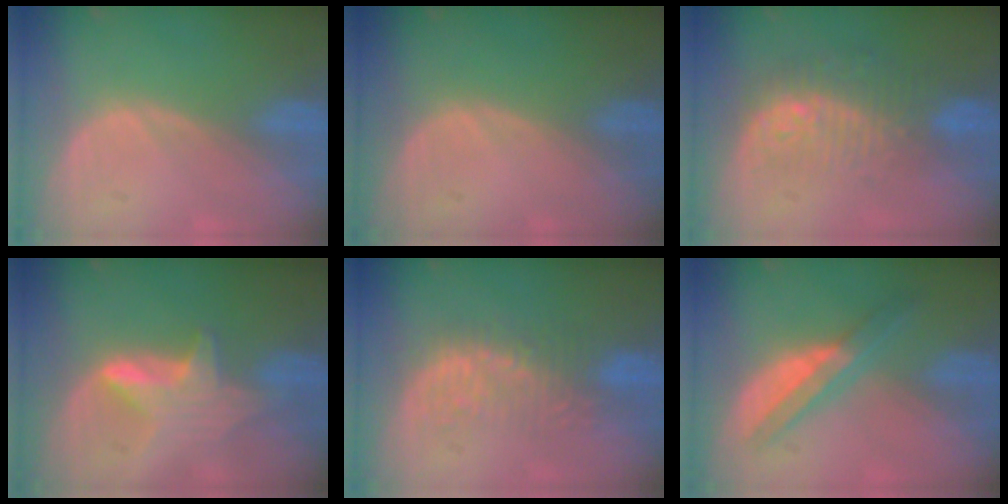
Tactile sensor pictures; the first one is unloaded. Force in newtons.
{"total": 0.0}
{"total": 9.7, "press": 8.4, "slide": 5.0}
{"total": 5.6, "press": 5.6, "slide": 0.4}
{"total": 6.4, "press": 6.2, "slide": 1.3}
{"total": 6.0, "press": 5.4, "slide": 2.7}